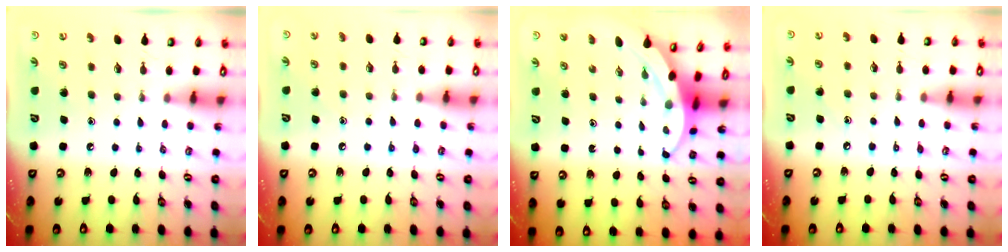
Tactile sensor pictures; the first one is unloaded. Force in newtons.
{"total": 4.5, "press": 4.4, "slide": 0.7}
{"total": 4.4, "press": 4.4, "slide": 0.4}
{"total": 4.2, "press": 4.1, "slide": 0.6}